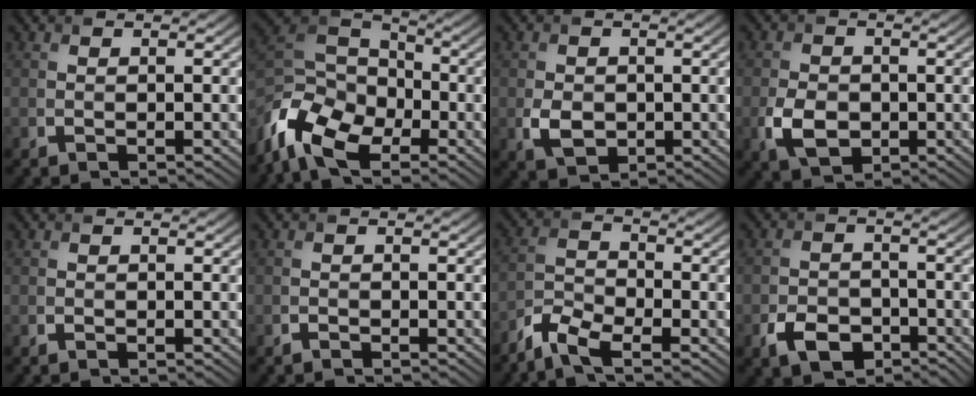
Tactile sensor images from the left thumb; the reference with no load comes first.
{"total": 12.2, "force": [-7.1, 6.8, 7.2], "torque": [-0.177, -0.022, -0.153]}
{"total": 3.4, "force": [-0.6, 2.6, 2.1], "torque": [-0.048, -0.010, -0.011]}
{"total": 5.1, "force": [-1.3, 3.7, 3.3], "torque": [-0.077, -0.013, -0.026]}
{"total": 0.0}
{"total": 0.6, "force": [-0.6, 0.1, 0.2], "torque": [-0.001, -0.002, -0.009]}
{"total": 5.2, "force": [-4.0, 1.5, 2.9], "torque": [-0.067, -0.007, -0.092]}
{"total": 5.2, "force": [-3.0, 3.3, 2.7], "torque": [-0.056, -0.009, -0.059]}